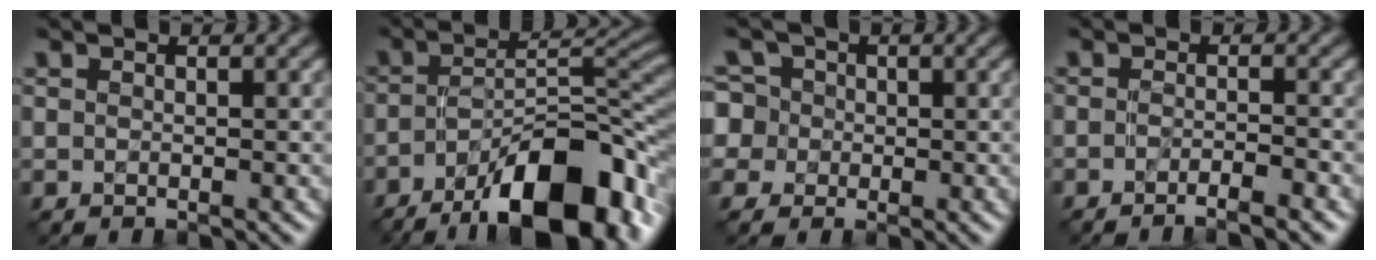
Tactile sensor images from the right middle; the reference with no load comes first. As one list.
[{"total": 12.5, "force": [-7.1, 4.2, 9.4], "torque": [-0.141, -0.002, -0.117]}, {"total": 5.9, "force": [0.7, 5.4, 2.2], "torque": [-0.044, 0.038, -0.020]}, {"total": 2.0, "force": [-1.5, 0.2, 1.3], "torque": [-0.015, -0.002, -0.033]}]